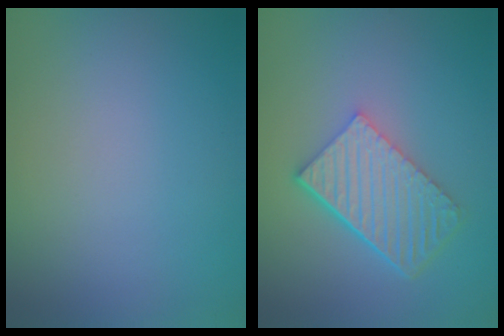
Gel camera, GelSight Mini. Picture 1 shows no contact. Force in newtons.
{"total": 5.8, "press": 4.0, "slide": 4.2}